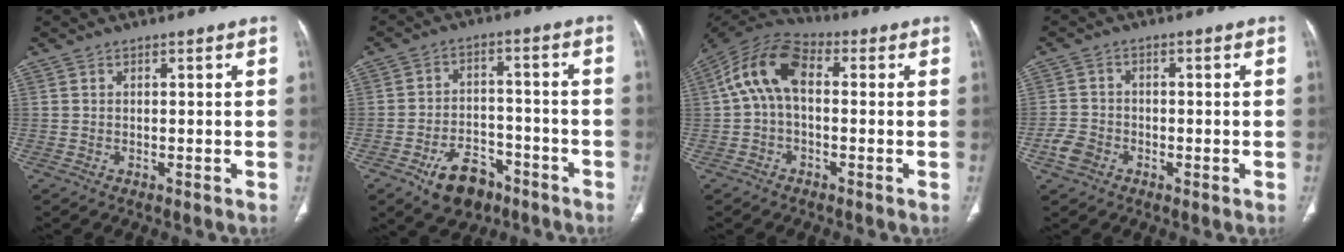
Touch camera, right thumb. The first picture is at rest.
{"total": 9.9, "force": [-5.9, 6.1, 5.0], "torque": [-0.057, 0.039, -0.089]}
{"total": 11.3, "force": [1.0, 6.6, 9.1], "torque": [-0.170, 0.035, 0.004]}
{"total": 4.1, "force": [-1.9, 3.1, 1.9], "torque": [-0.032, 0.011, -0.038]}